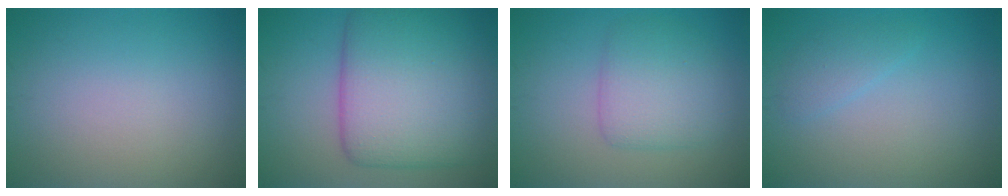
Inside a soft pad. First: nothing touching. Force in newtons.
{"total": 11.3, "press": 11.2, "slide": 0.5}
{"total": 4.2, "press": 4.2, "slide": 0.1}
{"total": 1.5, "press": 1.5, "slide": 0.1}